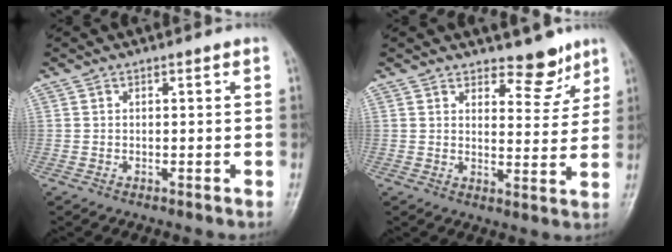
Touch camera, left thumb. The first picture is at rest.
{"total": 6.4, "force": [5.0, 3.1, 2.6], "torque": [-0.003, -0.037, 0.072]}